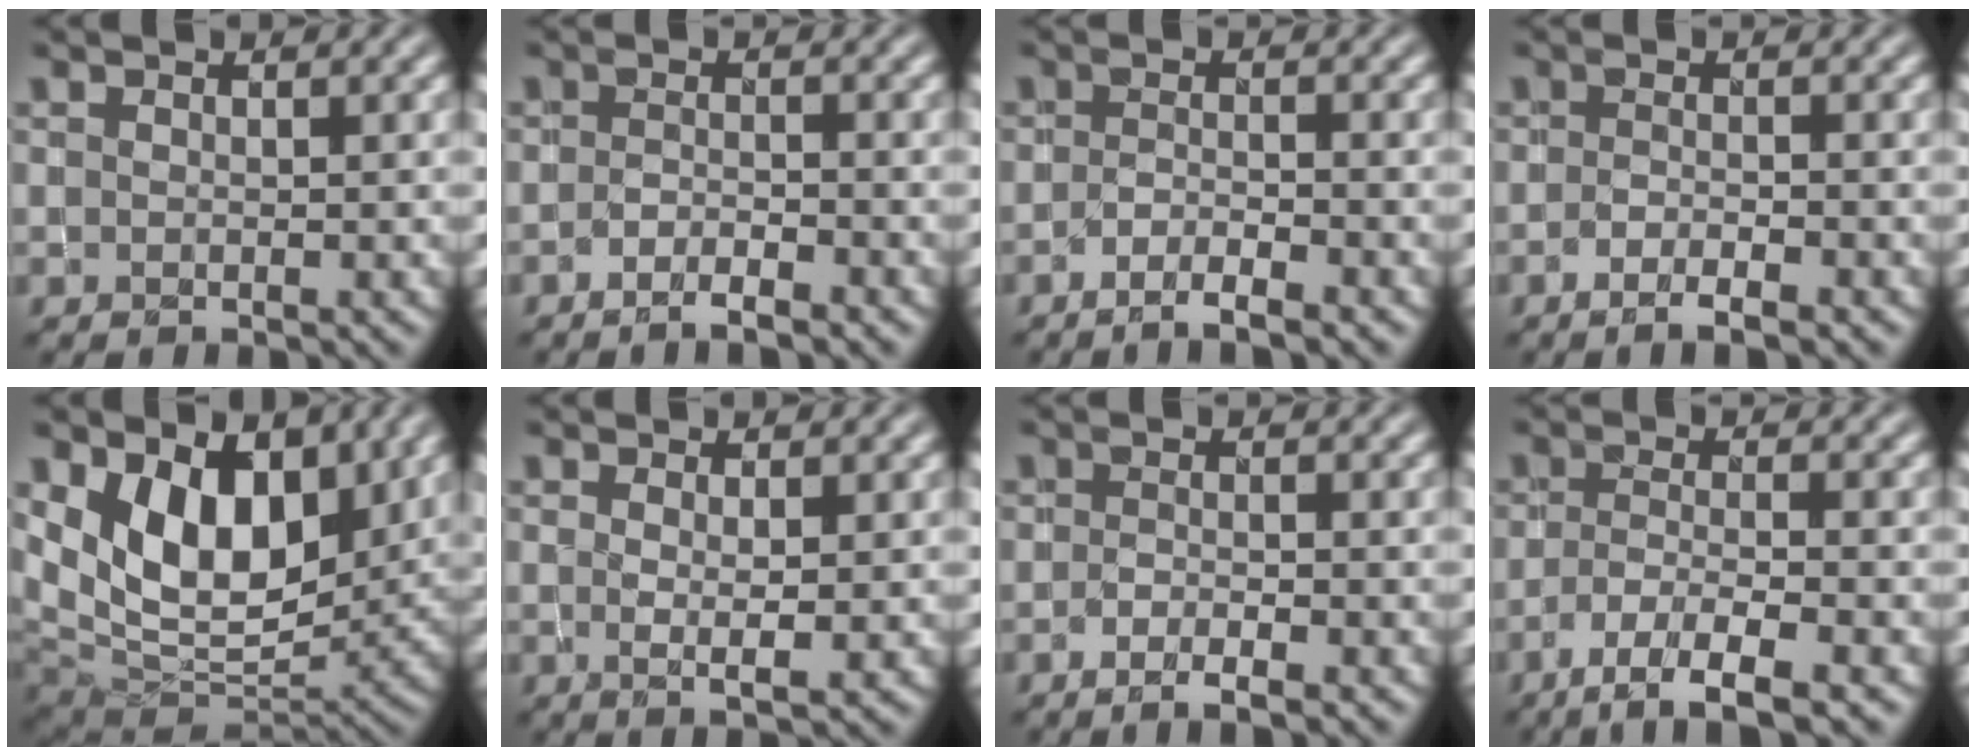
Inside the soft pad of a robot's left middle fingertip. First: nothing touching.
{"total": 2.3, "force": [-1.8, 0.3, 1.4], "torque": [-0.028, 0.003, -0.035]}
{"total": 2.7, "force": [-1.9, 0.4, 1.8], "torque": [-0.032, 0.003, -0.040]}
{"total": 2.5, "force": [-1.6, 0.5, 1.9], "torque": [-0.033, -0.001, -0.031]}
{"total": 10.5, "force": [3.3, 6.4, 7.5], "torque": [-0.120, -0.014, 0.053]}
{"total": 1.7, "force": [0.2, 0.3, 1.7], "torque": [-0.032, -0.005, 0.007]}
{"total": 2.2, "force": [-1.3, 0.5, 1.7], "torque": [-0.029, -0.002, -0.025]}
{"total": 4.7, "force": [-2.9, 0.9, 3.6], "torque": [-0.061, 0.002, -0.055]}